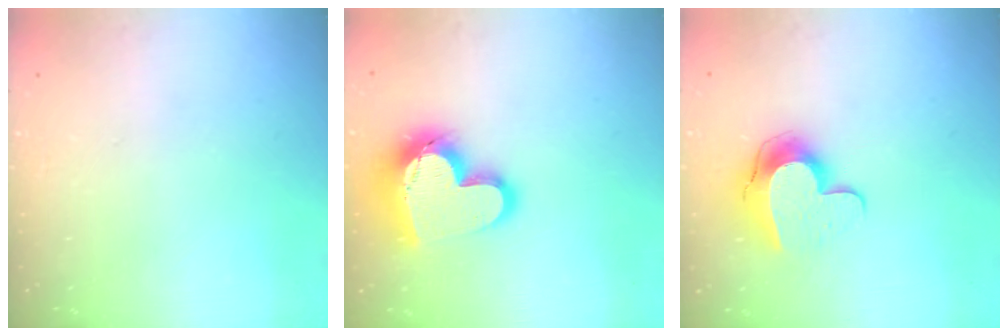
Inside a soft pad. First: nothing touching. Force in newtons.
{"total": 17.4, "press": 17.4, "slide": 1.3}
{"total": 11.2, "press": 11.2, "slide": 1.1}